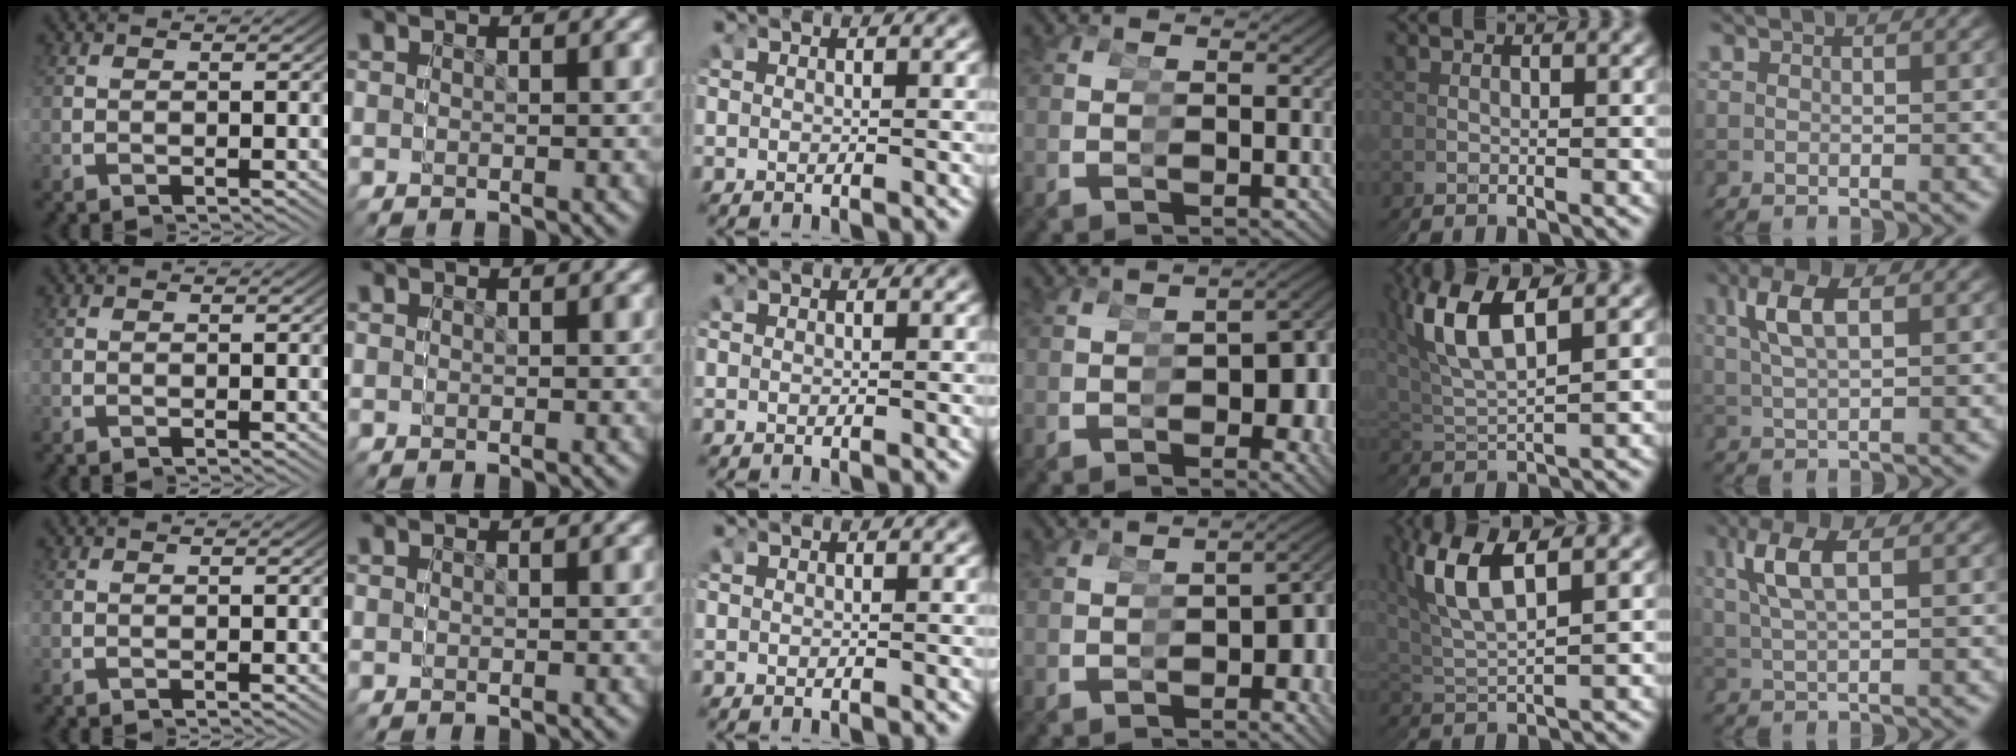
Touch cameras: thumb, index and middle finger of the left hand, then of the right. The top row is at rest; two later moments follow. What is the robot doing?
{"motion": "grasp_and_lifting", "object": "cubes"}